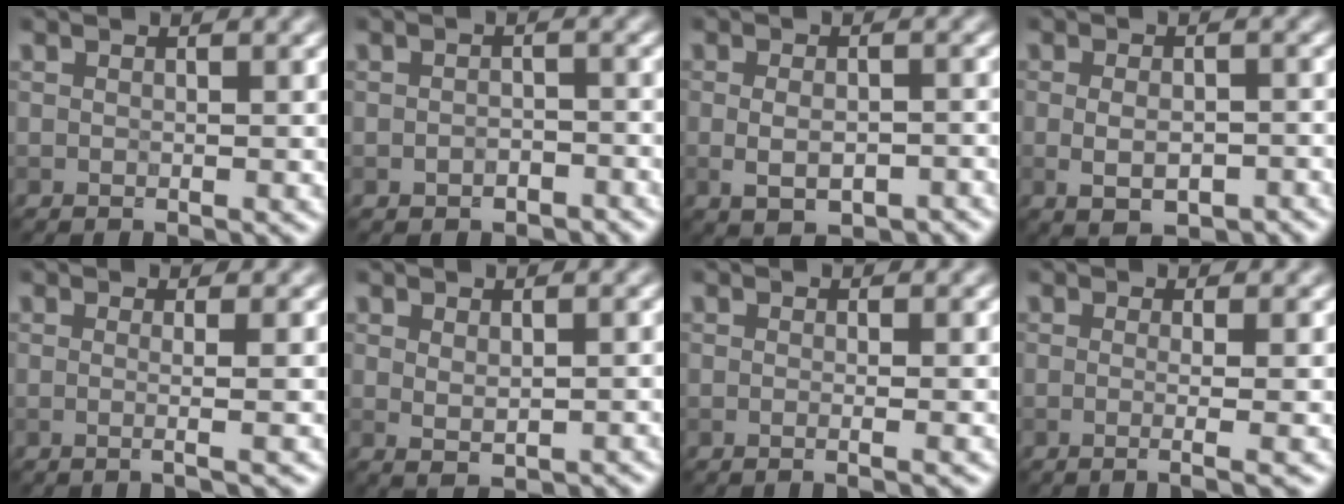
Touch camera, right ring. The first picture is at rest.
{"total": 1.8, "force": [-1.1, 1.1, 0.8], "torque": [-0.012, 0.005, -0.020]}
{"total": 3.8, "force": [-1.3, 1.9, 3.0], "torque": [-0.051, -0.003, -0.015]}
{"total": 4.0, "force": [-1.3, 2.0, 3.2], "torque": [-0.052, -0.003, -0.010]}
{"total": 3.0, "force": [0.5, 1.4, 2.6], "torque": [-0.016, 0.004, -0.029]}
{"total": 1.3, "force": [0.2, 0.6, 1.1], "torque": [-0.022, -0.003, 0.007]}
{"total": 2.1, "force": [0.2, 1.1, 1.8], "torque": [-0.002, -0.005, -0.020]}
{"total": 3.6, "force": [0.2, 1.6, 3.2], "torque": [-0.023, 0.006, -0.021]}